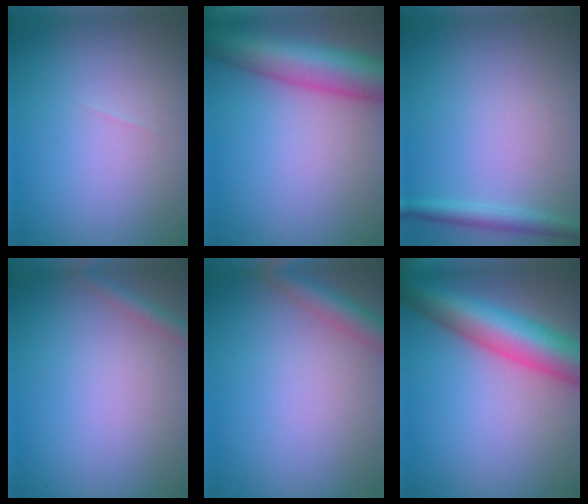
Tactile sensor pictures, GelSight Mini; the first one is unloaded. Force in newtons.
{"total": 8.7, "press": 8.7, "slide": 0.3}
{"total": 1.8, "press": 1.8, "slide": 0.1}
{"total": 1.4, "press": 1.4, "slide": 0.1}
{"total": 3.0, "press": 3.0, "slide": 0.1}
{"total": 9.1, "press": 9.1, "slide": 0.4}